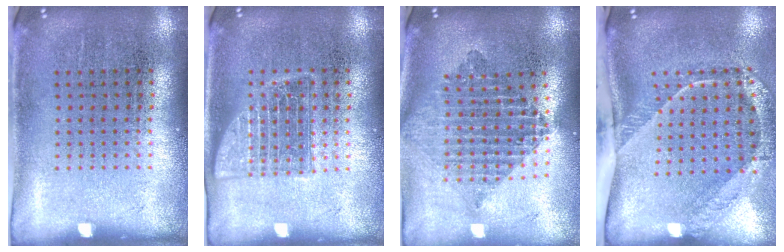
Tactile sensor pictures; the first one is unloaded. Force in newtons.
{"total": 1.5, "press": 1.5, "slide": 0.2}
{"total": 2.1, "press": 1.7, "slide": 1.2}
{"total": 2.7, "press": 1.8, "slide": 1.9}